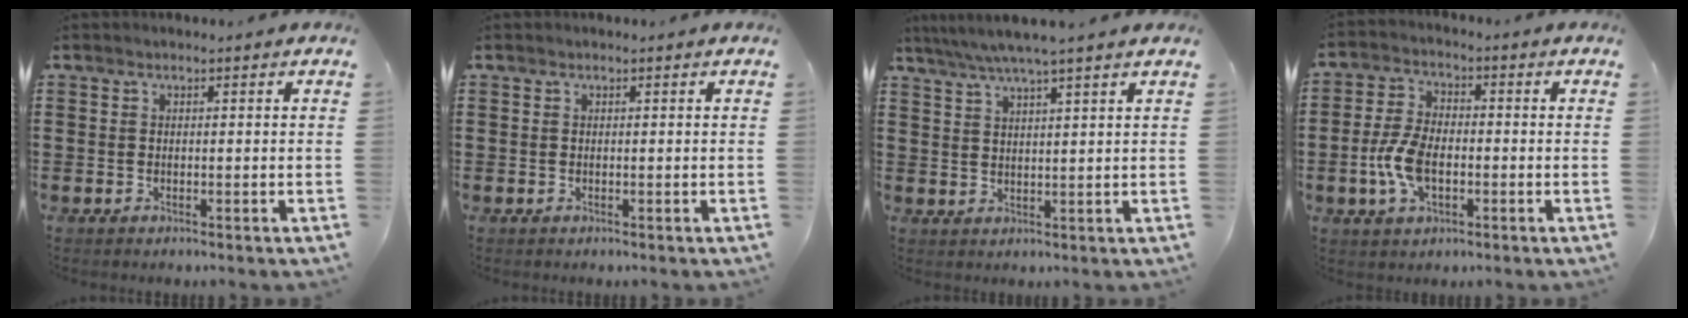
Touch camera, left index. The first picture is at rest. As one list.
[{"total": 0.0}, {"total": 4.3, "force": [3.4, -0.4, 2.6], "torque": [-0.059, -0.010, 0.059]}, {"total": 7.4, "force": [-1.7, 4.1, 6.0], "torque": [-0.151, -0.004, -0.040]}]